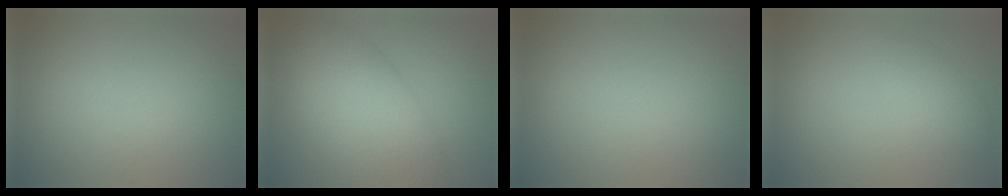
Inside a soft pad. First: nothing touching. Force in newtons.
{"total": 8.8, "press": 8.8, "slide": 0.3}
{"total": 0.0}
{"total": 1.6, "press": 1.6, "slide": 0.0}